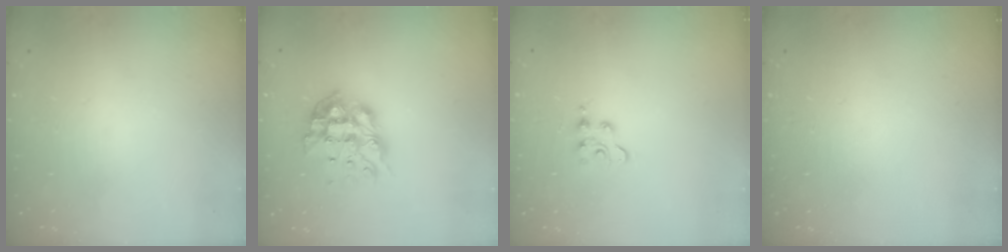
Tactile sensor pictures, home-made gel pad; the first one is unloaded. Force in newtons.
{"total": 12.4, "press": 12.4, "slide": 0.8}
{"total": 4.3, "press": 4.2, "slide": 0.6}
{"total": 0.0}